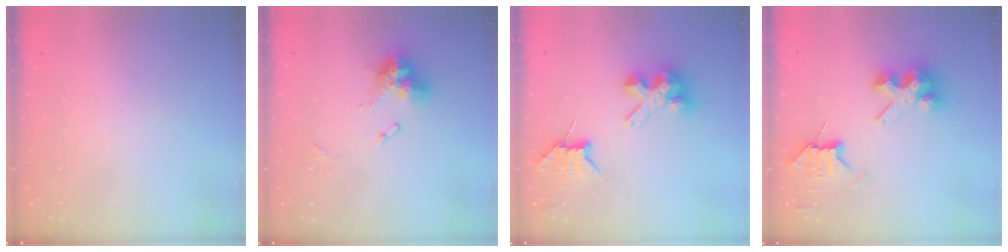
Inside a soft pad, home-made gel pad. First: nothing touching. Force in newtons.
{"total": 11.5, "press": 11.4, "slide": 1.4}
{"total": 8.4, "press": 8.4, "slide": 0.6}
{"total": 7.3, "press": 7.3, "slide": 0.6}